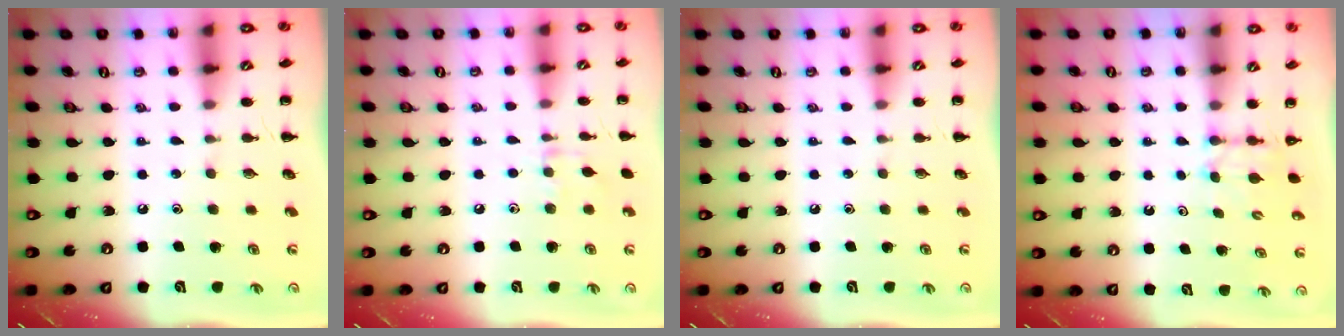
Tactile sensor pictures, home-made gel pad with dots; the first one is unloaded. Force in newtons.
{"total": 5.8, "press": 5.5, "slide": 1.6}
{"total": 0.0}
{"total": 2.8, "press": 2.6, "slide": 1.1}